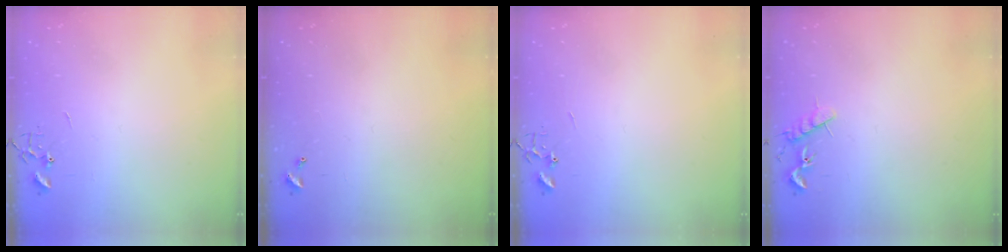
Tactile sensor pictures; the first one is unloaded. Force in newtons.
{"total": 0.0}
{"total": 0.0}
{"total": 7.0, "press": 6.9, "slide": 0.6}